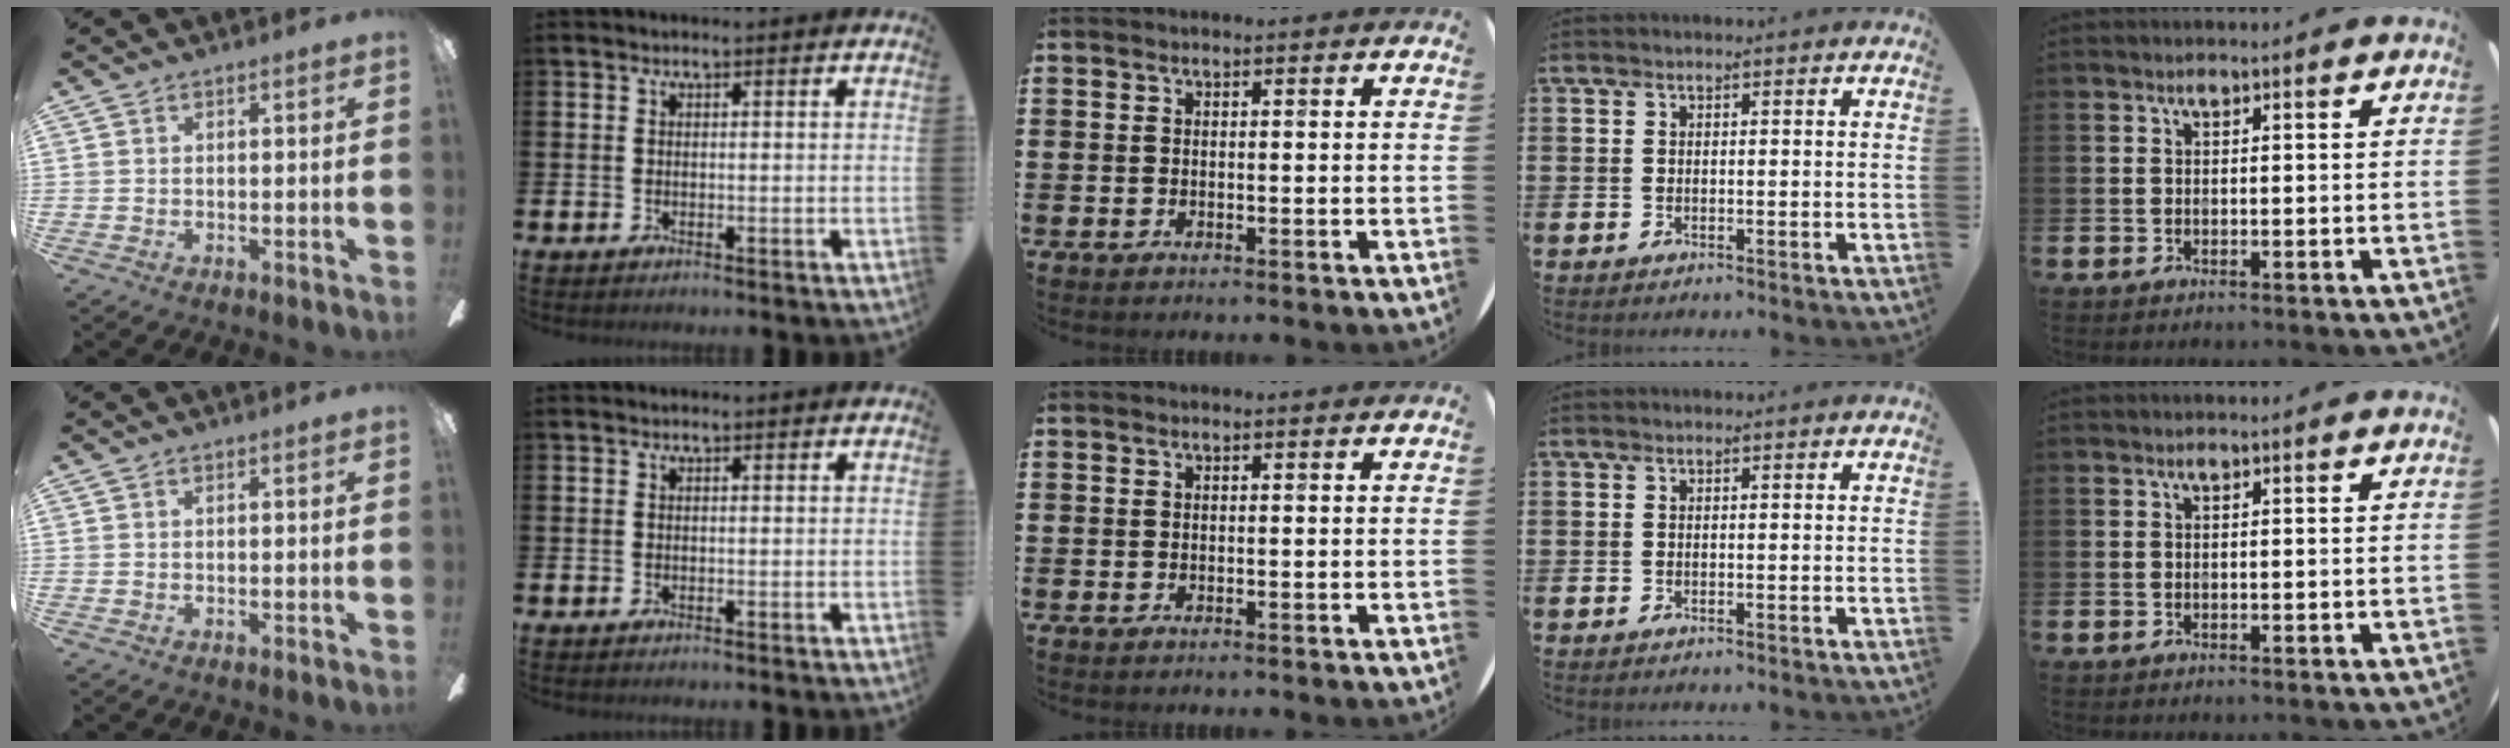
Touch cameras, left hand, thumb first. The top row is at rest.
{}